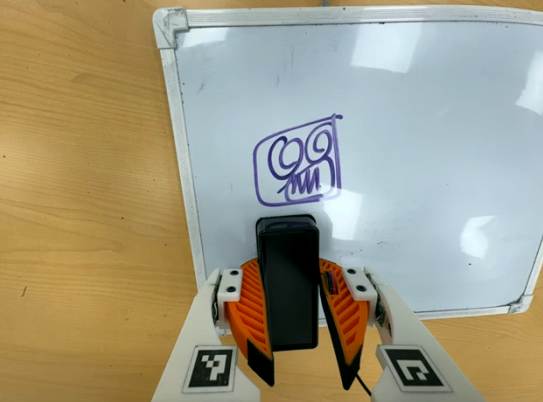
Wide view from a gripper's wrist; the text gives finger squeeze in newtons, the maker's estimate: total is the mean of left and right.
{"total": 14.6, "left": 13.3, "right": 16.0}